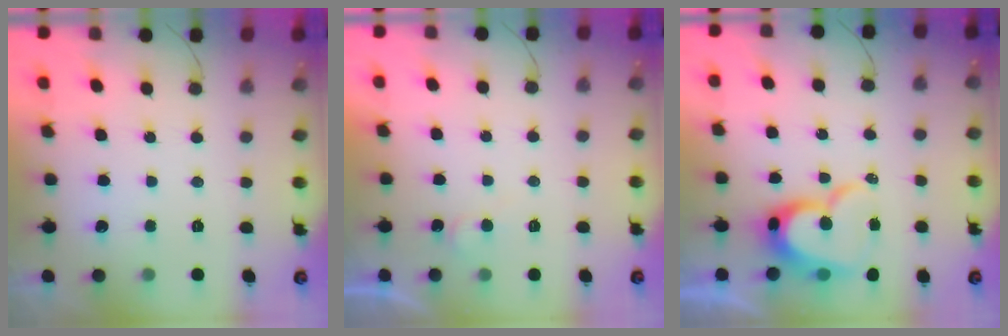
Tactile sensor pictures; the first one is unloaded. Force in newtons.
{"total": 4.8, "press": 4.8, "slide": 0.4}
{"total": 13.7, "press": 13.6, "slide": 1.3}